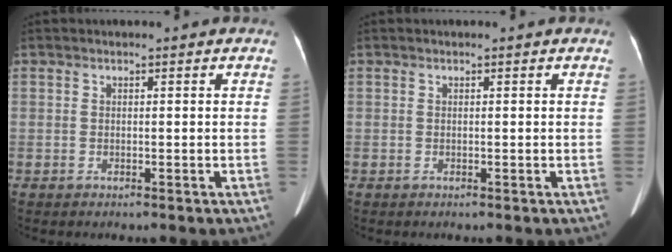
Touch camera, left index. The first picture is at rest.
{"total": 0.0}